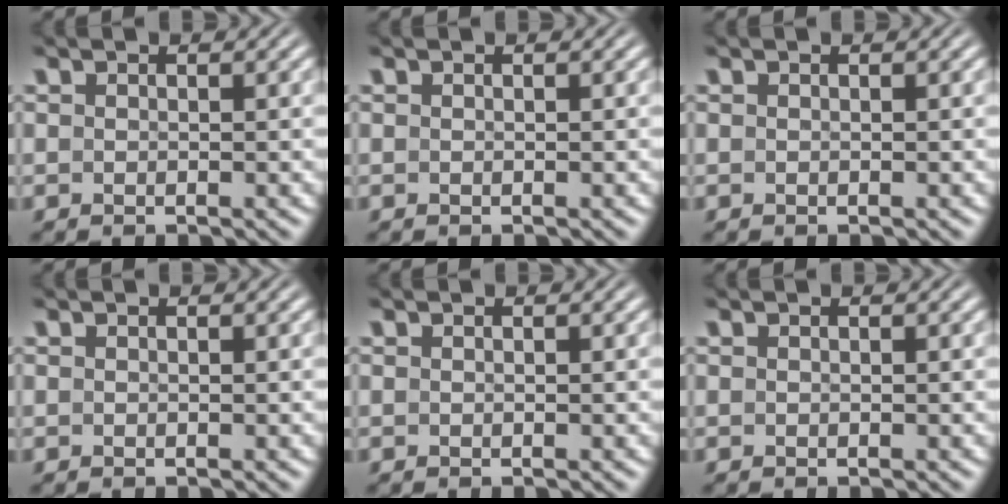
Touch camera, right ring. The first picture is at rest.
{"total": 0.0}
{"total": 0.0}
{"total": 0.0}
{"total": 0.0}
{"total": 0.0}